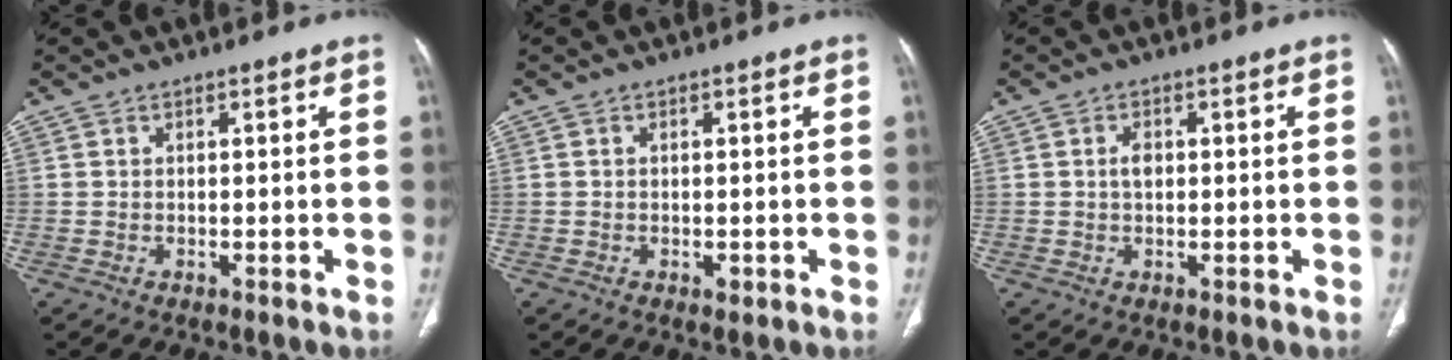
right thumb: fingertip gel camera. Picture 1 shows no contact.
{"total": 1.1, "force": [-0.4, 0.7, 0.8], "torque": [-0.009, -0.002, -0.004]}
{"total": 1.9, "force": [0.2, 1.2, 1.5], "torque": [-0.025, 0.003, 0.002]}